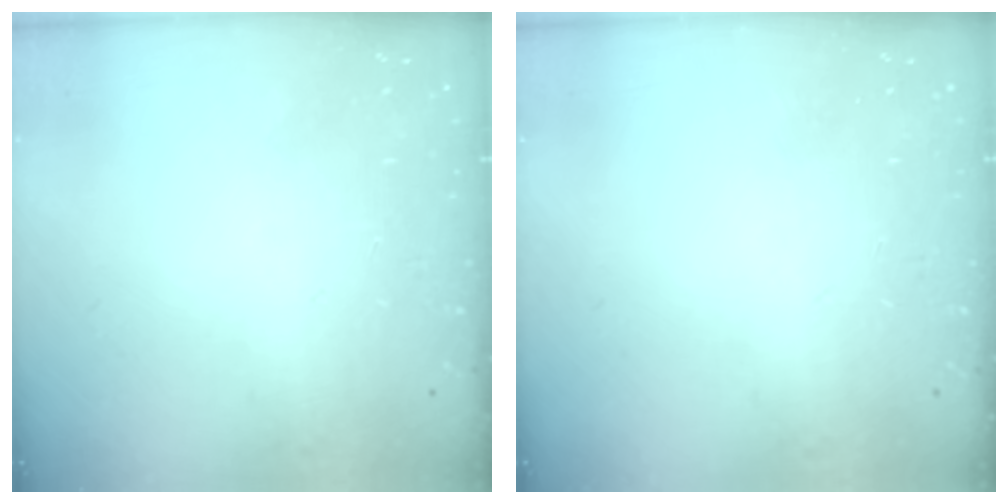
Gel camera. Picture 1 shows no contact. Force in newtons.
{"total": 0.0}